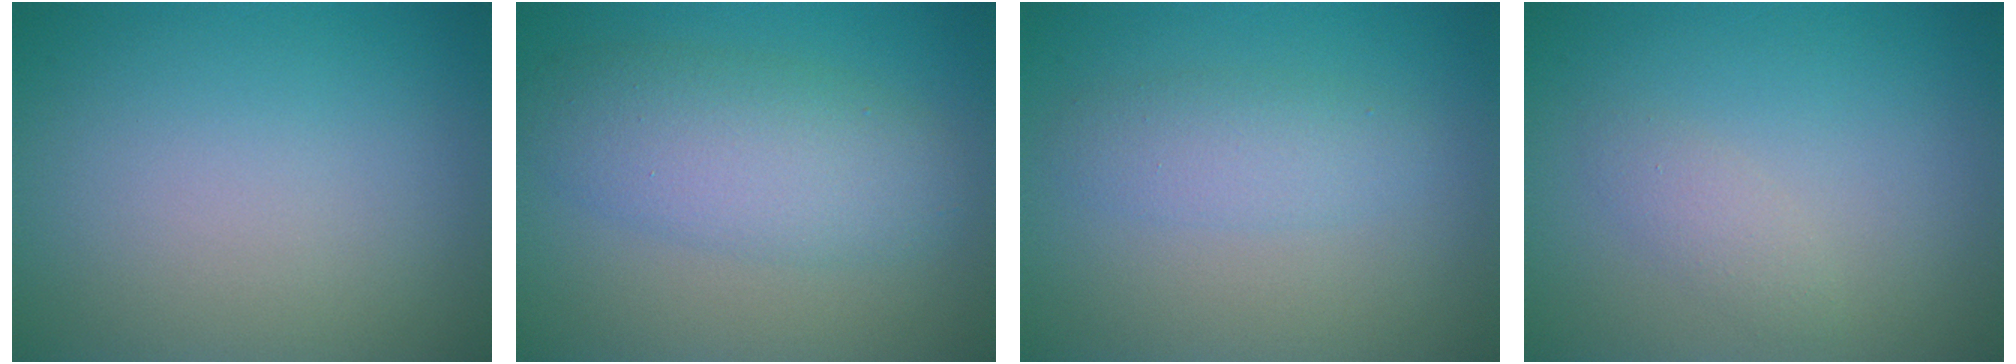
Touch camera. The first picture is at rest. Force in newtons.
{"total": 5.5, "press": 5.5, "slide": 0.1}
{"total": 2.4, "press": 2.4, "slide": 0.0}
{"total": 1.3, "press": 1.3, "slide": 0.1}